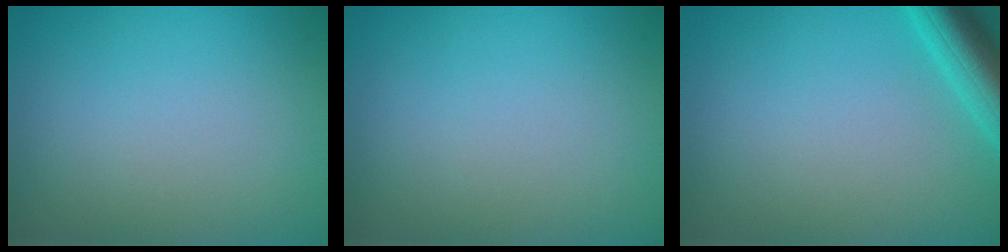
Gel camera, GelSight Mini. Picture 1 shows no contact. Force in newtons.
{"total": 0.0}
{"total": 4.6, "press": 4.6, "slide": 0.3}